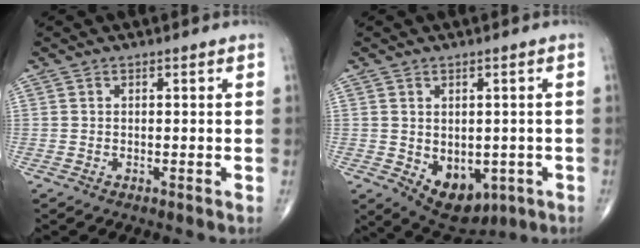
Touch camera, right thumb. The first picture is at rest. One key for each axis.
{"total": 9.6, "fx": -2.7, "fy": 6.4, "fz": 6.6, "tx": -0.067, "ty": -0.003, "tz": -0.020}